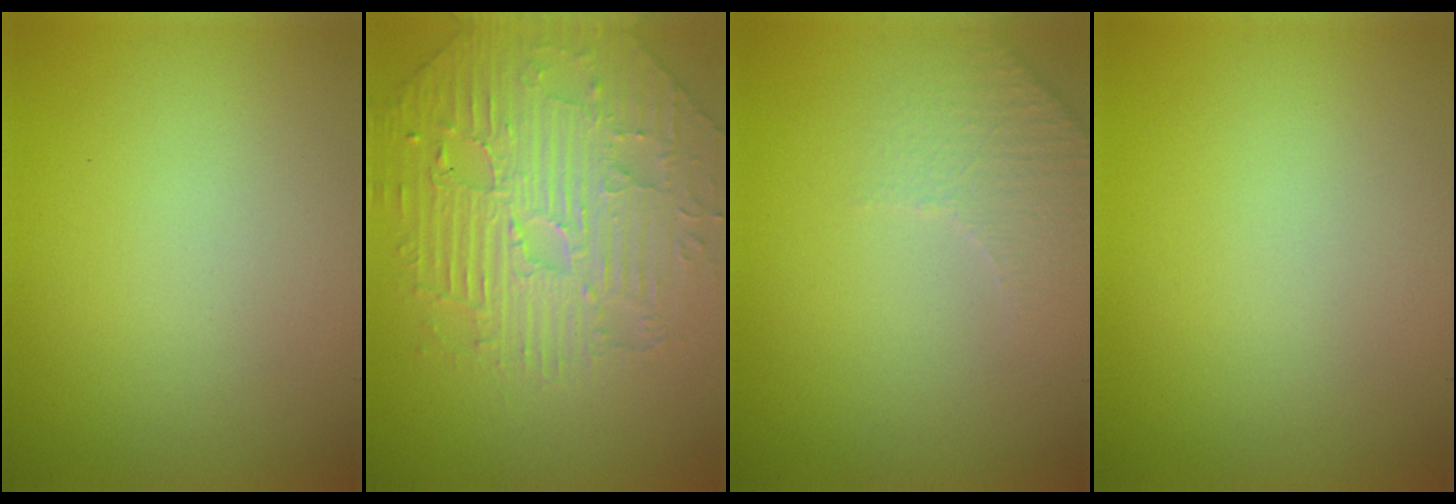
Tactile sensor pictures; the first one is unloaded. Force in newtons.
{"total": 5.1, "press": 4.9, "slide": 1.5}
{"total": 2.3, "press": 2.3, "slide": 0.6}
{"total": 0.0}